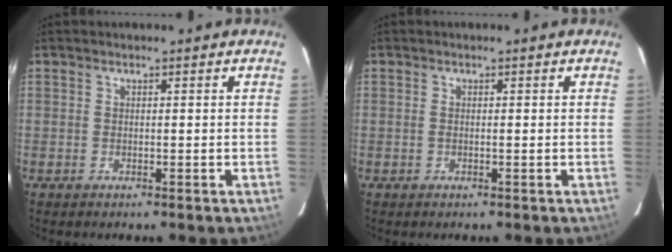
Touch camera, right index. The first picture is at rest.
{"total": 0.6, "force": [0.0, 0.1, 0.6], "torque": [-0.015, -0.001, 0.000]}